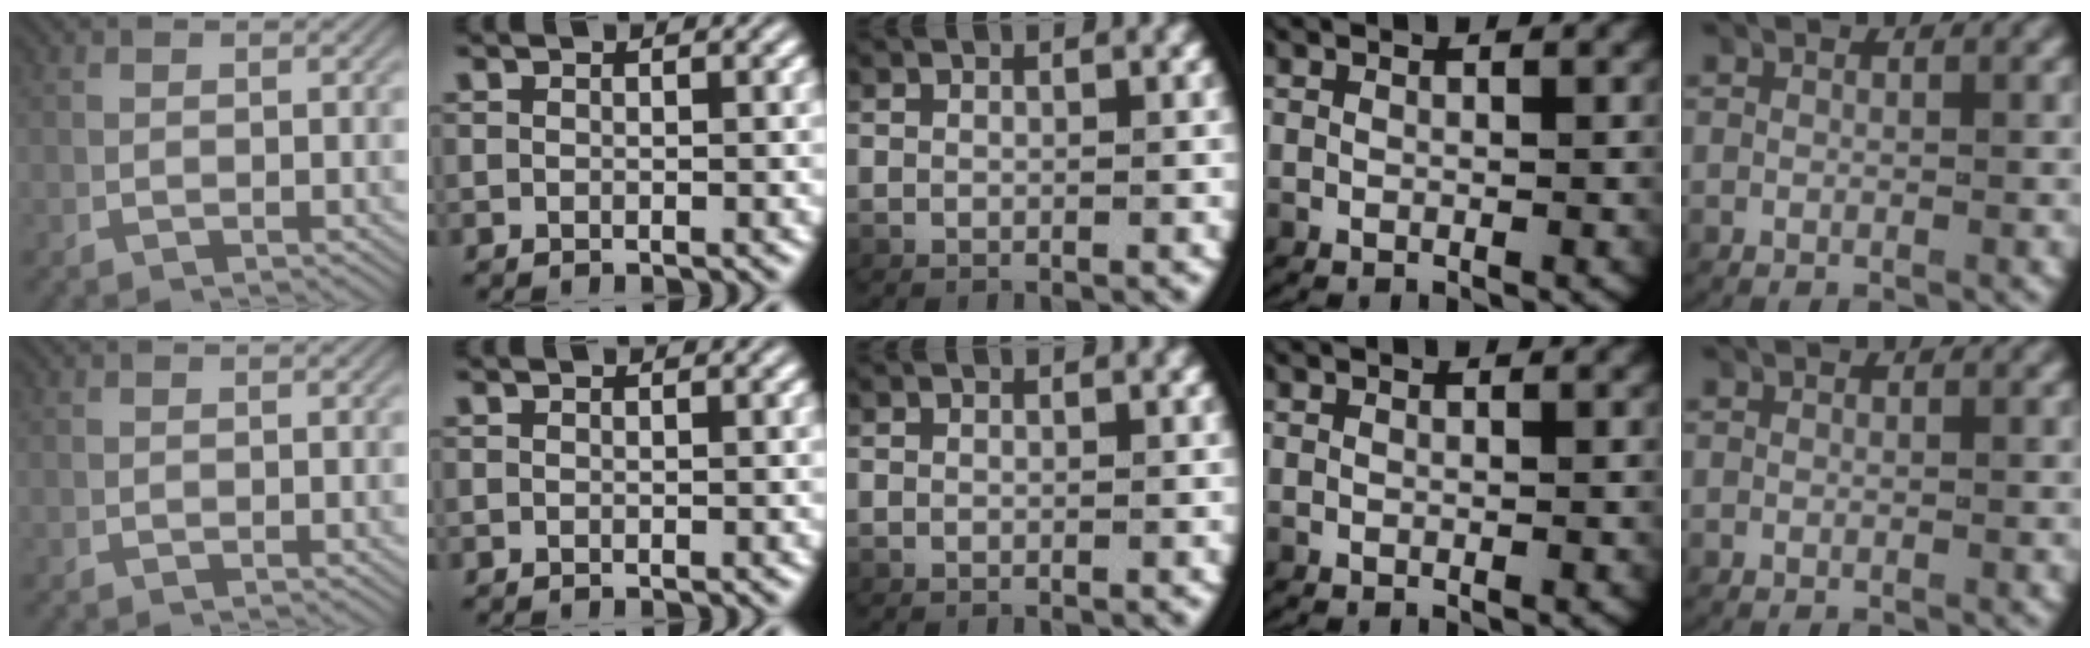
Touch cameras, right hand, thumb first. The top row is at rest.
{}